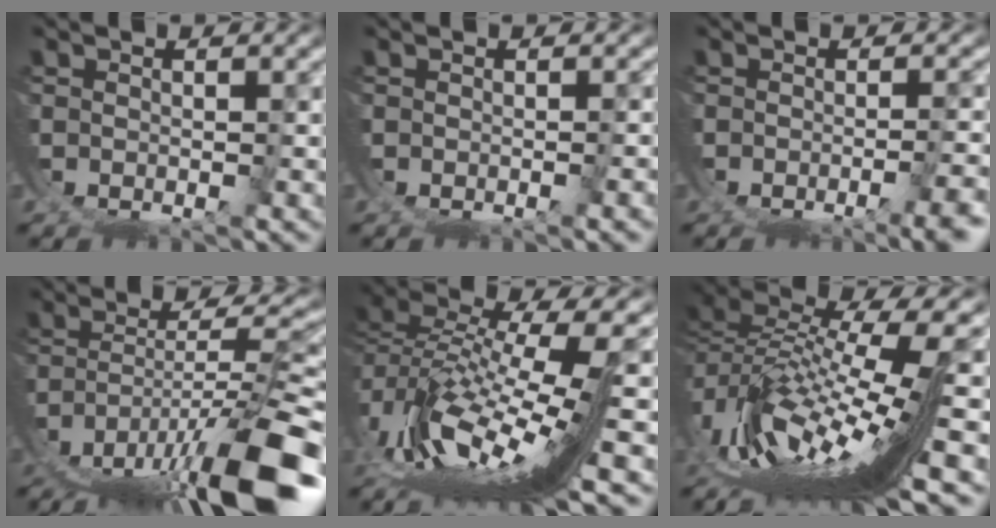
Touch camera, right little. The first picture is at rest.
{"total": 0.6, "force": [-0.4, -0.2, 0.5], "torque": [-0.007, 0.000, -0.003]}
{"total": 3.6, "force": [-2.2, 0.6, 2.7], "torque": [-0.044, -0.014, -0.022]}
{"total": 9.0, "force": [-4.0, 2.5, 7.7], "torque": [-0.128, -0.016, -0.036]}
{"total": 8.6, "force": [-0.7, 2.6, 8.1], "torque": [-0.149, -0.009, -0.002]}
{"total": 12.1, "force": [-1.4, 4.4, 11.2], "torque": [-0.193, -0.012, -0.012]}